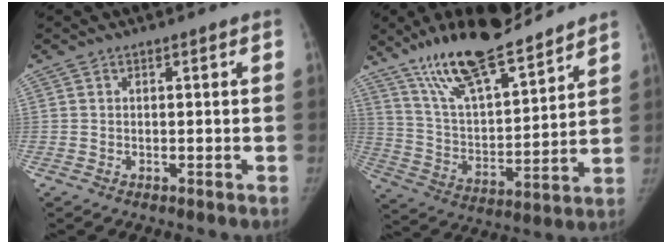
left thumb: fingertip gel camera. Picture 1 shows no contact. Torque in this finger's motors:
{"motor_torque": [0.48, -0.23, 1.50, -1.03, 0.22]}